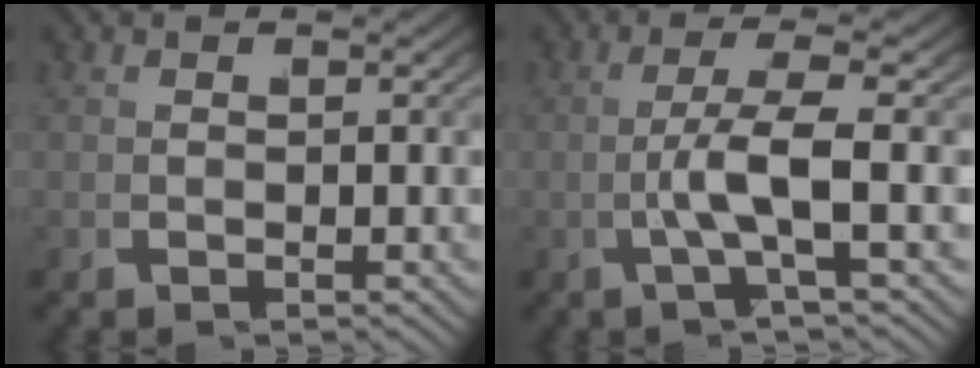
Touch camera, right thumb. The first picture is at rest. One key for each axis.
{"total": 4.1, "fx": 0.0, "fy": 0.2, "fz": 4.1, "tx": -0.089, "ty": 0.005, "tz": -0.001}